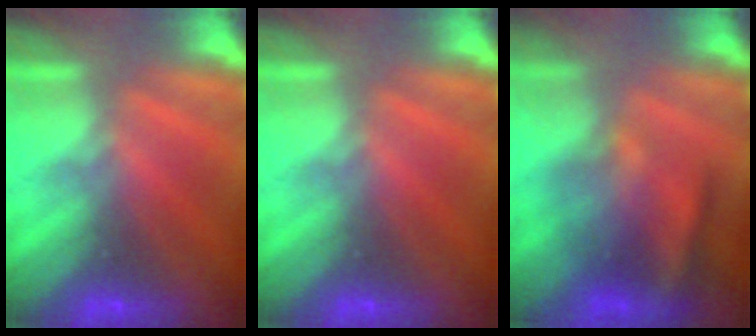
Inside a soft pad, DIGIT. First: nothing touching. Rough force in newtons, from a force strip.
{"total": 0.0}
{"total": 3.5}